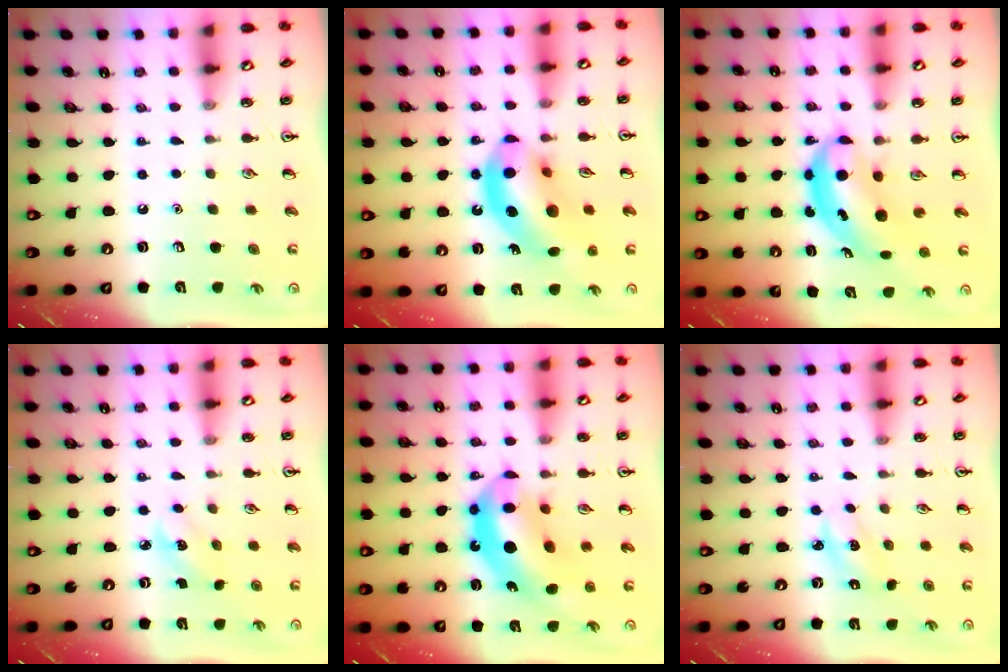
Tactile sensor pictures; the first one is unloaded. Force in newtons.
{"total": 15.2, "press": 14.6, "slide": 4.2}
{"total": 6.0, "press": 5.8, "slide": 1.7}
{"total": 2.7, "press": 2.6, "slide": 0.9}
{"total": 14.0, "press": 13.3, "slide": 4.5}
{"total": 2.5, "press": 2.4, "slide": 0.5}